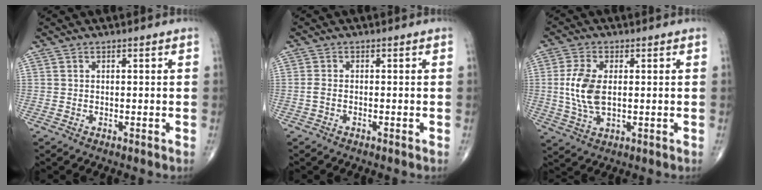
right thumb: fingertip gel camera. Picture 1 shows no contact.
{"total": 1.1, "force": [-0.4, 0.6, 0.9], "torque": [-0.020, 0.002, -0.010]}
{"total": 8.5, "force": [0.5, 4.5, 7.2], "torque": [-0.161, -0.005, 0.012]}